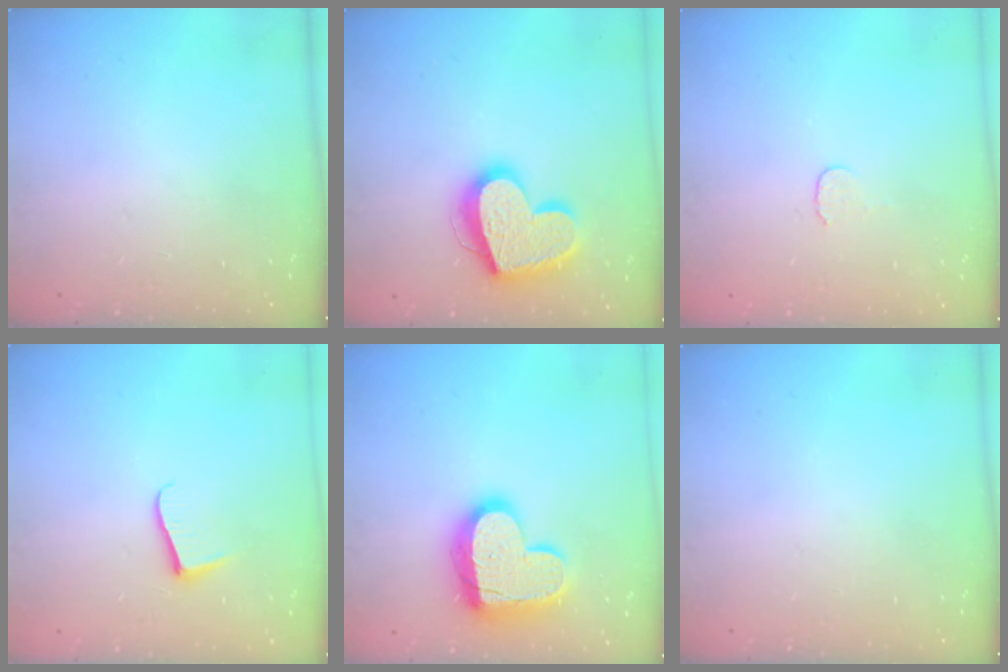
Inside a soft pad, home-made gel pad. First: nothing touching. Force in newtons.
{"total": 19.5, "press": 19.4, "slide": 1.6}
{"total": 3.9, "press": 3.9, "slide": 0.3}
{"total": 5.4, "press": 5.4, "slide": 0.5}
{"total": 17.2, "press": 17.1, "slide": 1.1}
{"total": 0.0}